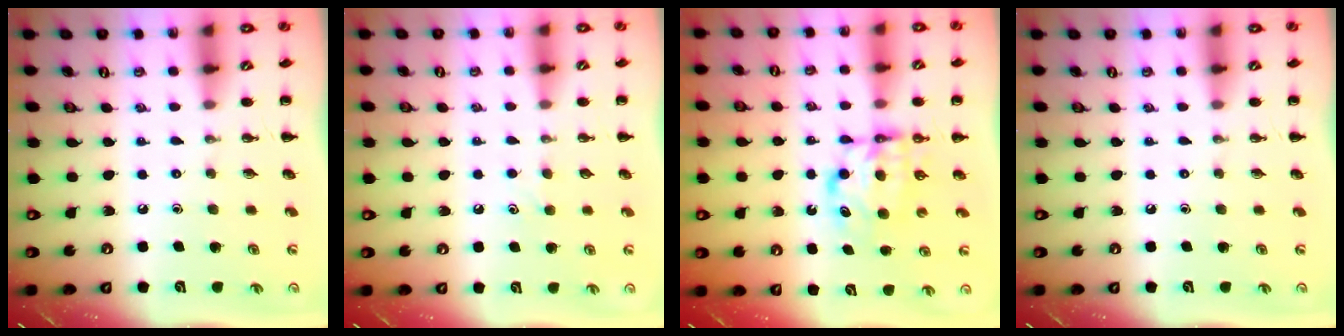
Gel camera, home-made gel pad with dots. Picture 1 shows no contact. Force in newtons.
{"total": 3.7, "press": 3.5, "slide": 1.1}
{"total": 6.4, "press": 6.4, "slide": 0.3}
{"total": 0.0}